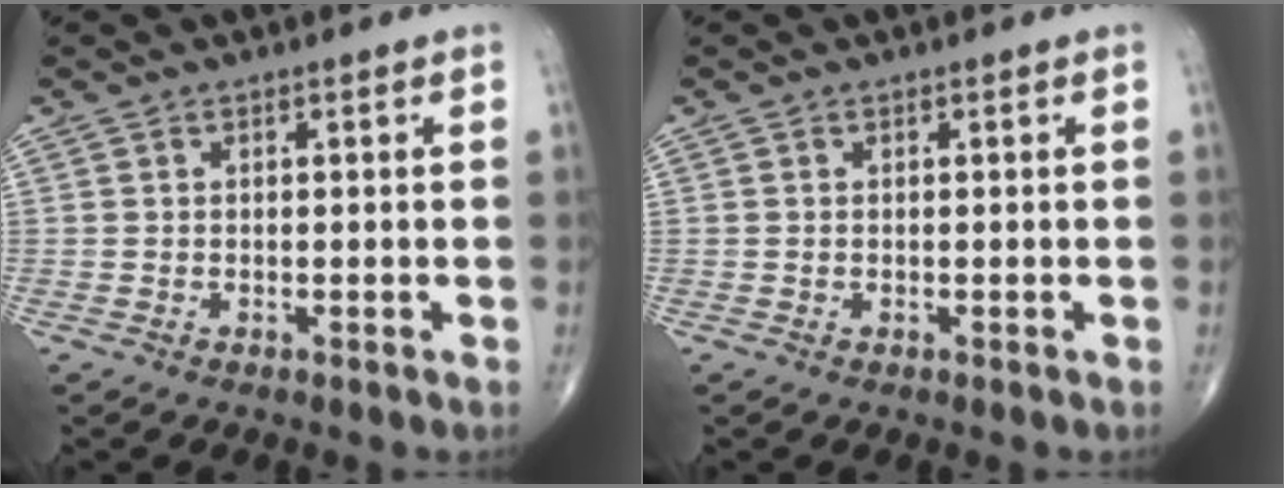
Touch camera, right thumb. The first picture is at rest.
{"total": 0.0}